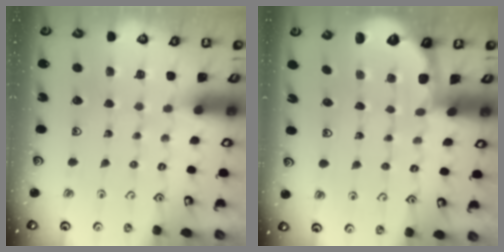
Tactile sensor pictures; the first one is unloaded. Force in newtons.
{"total": 1.8, "press": 1.7, "slide": 0.1}